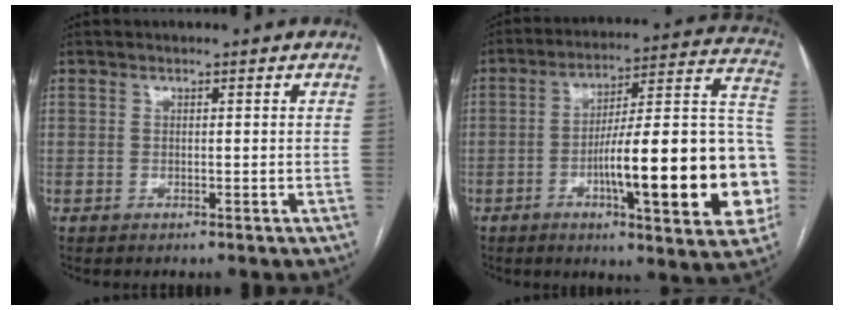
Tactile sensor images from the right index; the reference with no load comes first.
{"total": 25.1, "force": [-5.8, 3.8, 24.1], "torque": [-0.272, 0.021, -0.077]}